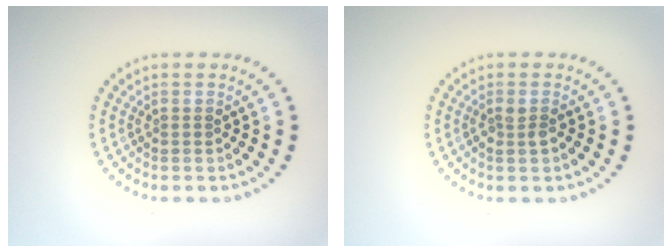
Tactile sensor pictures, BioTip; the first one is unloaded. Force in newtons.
{"total": 0.9, "press": 0.9, "slide": 0.3}